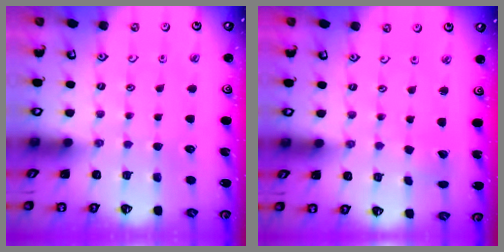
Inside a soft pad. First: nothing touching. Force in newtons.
{"total": 2.4, "press": 2.4, "slide": 0.2}